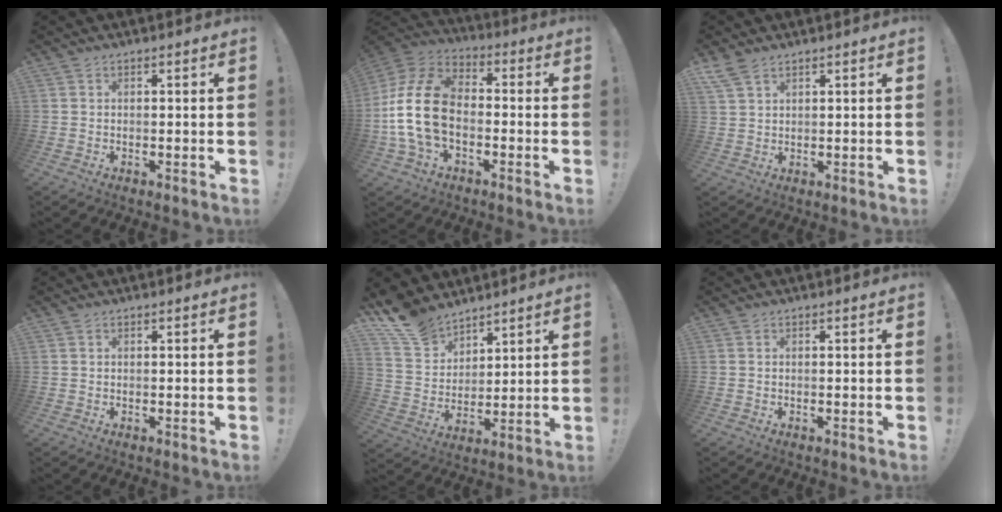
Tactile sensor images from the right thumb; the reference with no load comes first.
{"total": 18.5, "force": [-2.5, 12.5, 13.4], "torque": [-0.254, 0.032, -0.033]}
{"total": 5.0, "force": [3.7, 1.9, 2.7], "torque": [-0.055, -0.013, 0.073]}
{"total": 0.0}
{"total": 12.9, "force": [10.6, 6.6, 3.4], "torque": [-0.085, -0.070, 0.208]}
{"total": 0.0}